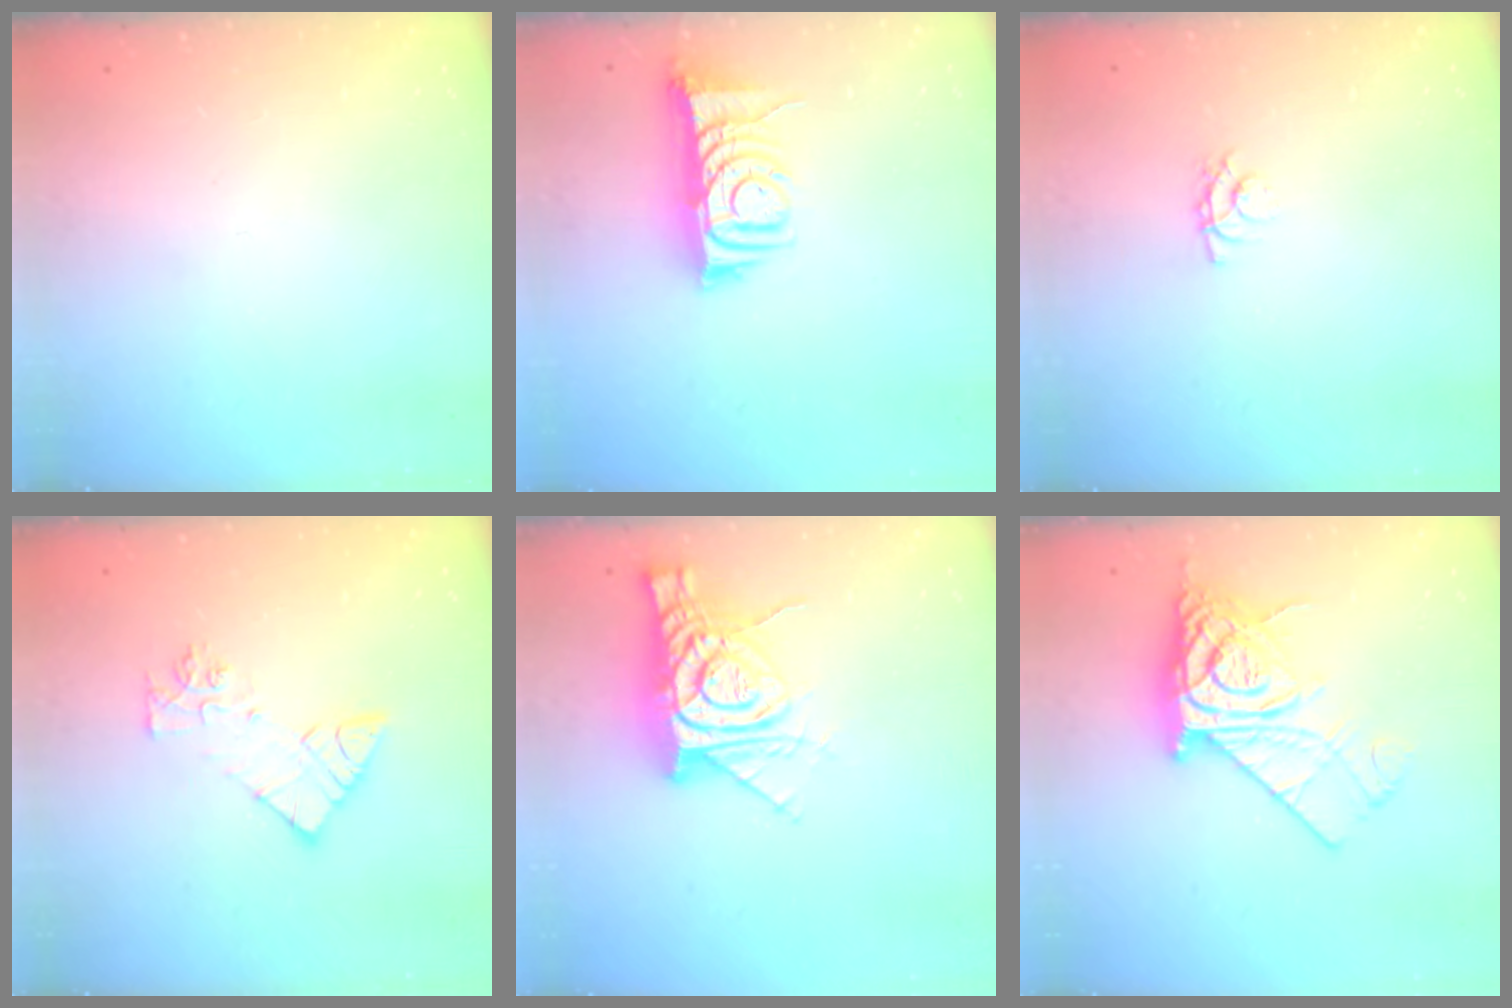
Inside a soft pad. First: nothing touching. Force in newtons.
{"total": 7.9, "press": 7.9, "slide": 1.0}
{"total": 3.6, "press": 3.6, "slide": 0.4}
{"total": 10.2, "press": 10.1, "slide": 0.9}
{"total": 13.0, "press": 13.0, "slide": 1.4}
{"total": 12.9, "press": 12.8, "slide": 1.5}